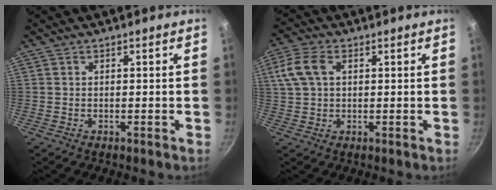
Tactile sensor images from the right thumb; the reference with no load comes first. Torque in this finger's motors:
{"motor_torque": [-0.63, 0.67, -0.31, 0.13, 0.09]}